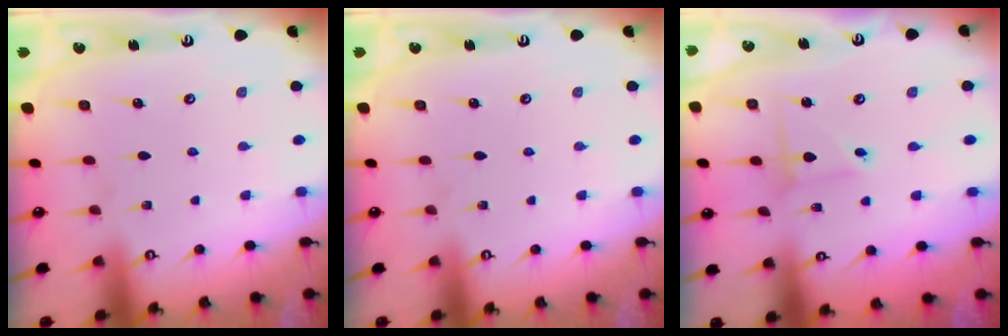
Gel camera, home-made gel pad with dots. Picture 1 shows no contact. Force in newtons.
{"total": 0.0}
{"total": 2.8, "press": 2.8, "slide": 0.3}